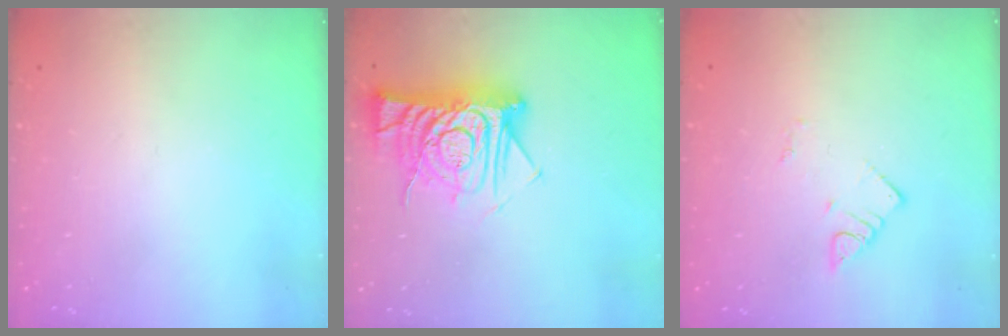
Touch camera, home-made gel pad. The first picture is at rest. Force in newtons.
{"total": 12.6, "press": 12.6, "slide": 1.1}
{"total": 2.7, "press": 2.7, "slide": 0.4}